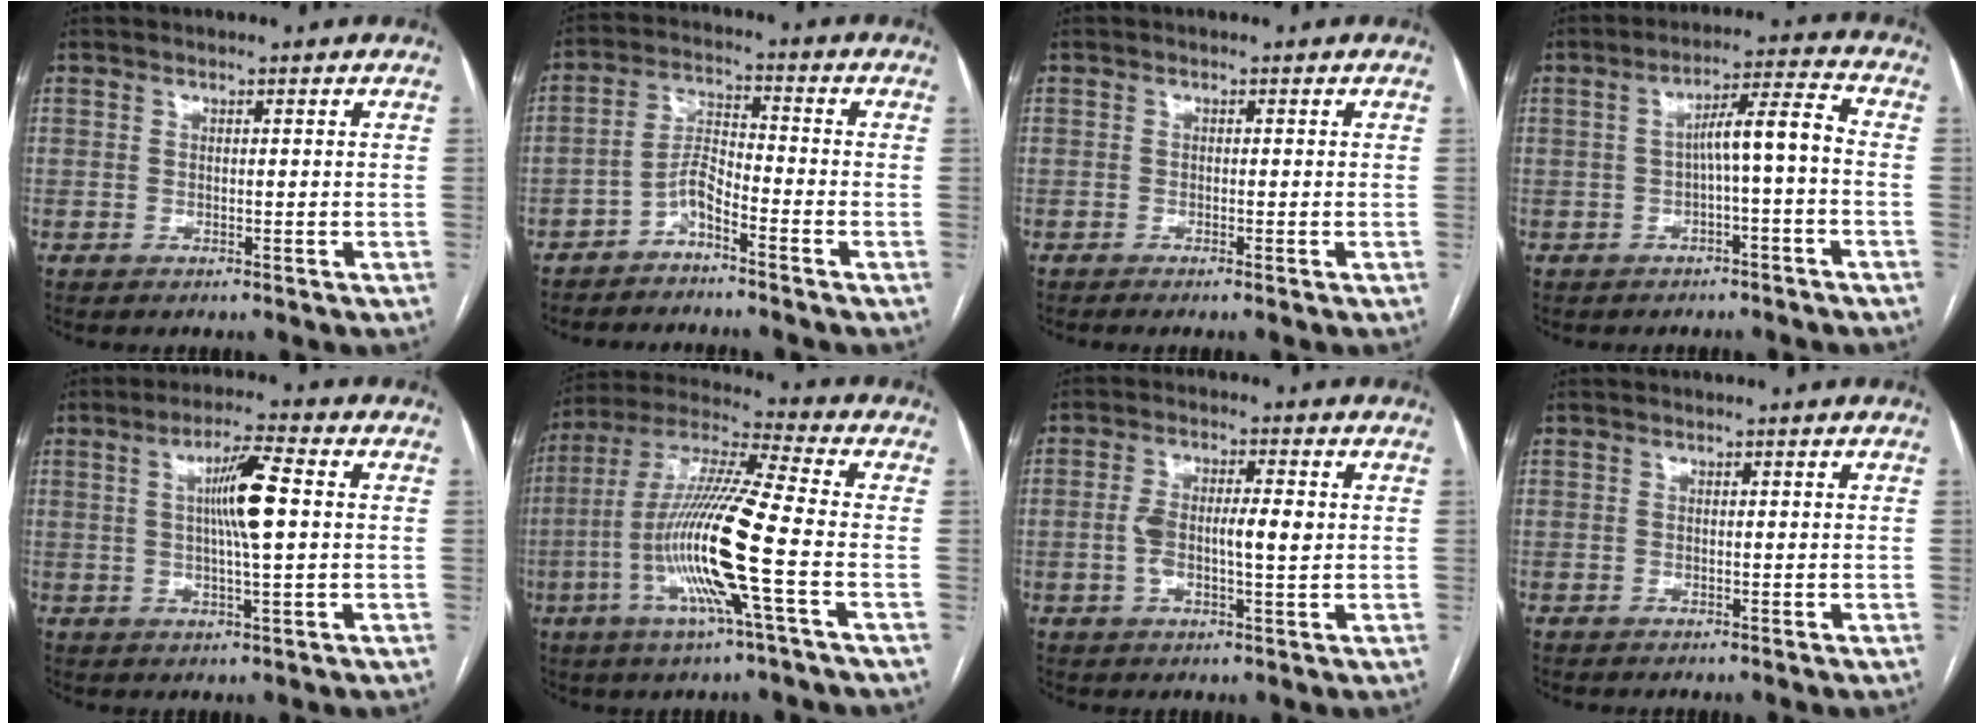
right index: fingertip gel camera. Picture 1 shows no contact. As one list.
[{"total": 4.5, "force": [-3.3, 0.6, 2.9], "torque": [-0.060, 0.005, -0.067]}, {"total": 1.0, "force": [-0.8, -0.2, 0.6], "torque": [-0.012, 0.000, -0.013]}, {"total": 6.4, "force": [-0.9, 0.4, 6.3], "torque": [-0.099, 0.026, -0.013]}, {"total": 7.7, "force": [1.1, 0.3, 7.7], "torque": [-0.137, 0.004, 0.015]}, {"total": 16.2, "force": [-4.4, -0.4, 15.6], "torque": [-0.314, -0.007, -0.094]}, {"total": 6.7, "force": [0.0, 1.8, 6.5], "torque": [-0.124, 0.015, 0.002]}, {"total": 0.0}]